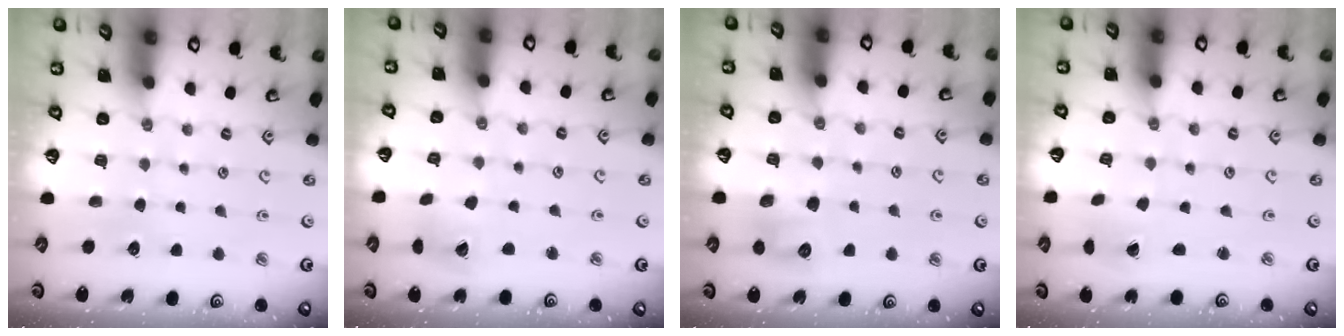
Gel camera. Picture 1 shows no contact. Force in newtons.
{"total": 7.1, "press": 7.0, "slide": 0.9}
{"total": 8.0, "press": 8.0, "slide": 0.4}
{"total": 0.7, "press": 0.7, "slide": 0.0}